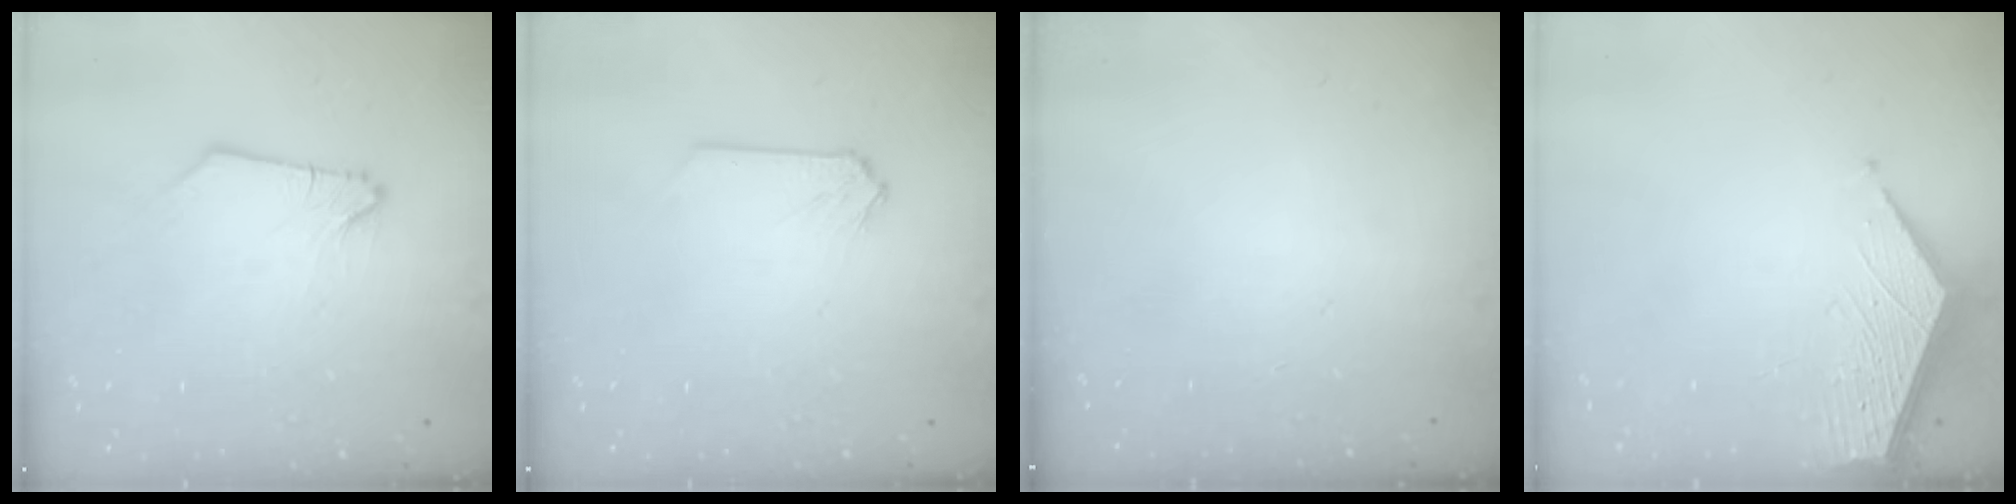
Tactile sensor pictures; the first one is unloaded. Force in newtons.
{"total": 0.0}
{"total": 0.0}
{"total": 3.3, "press": 3.3, "slide": 0.4}